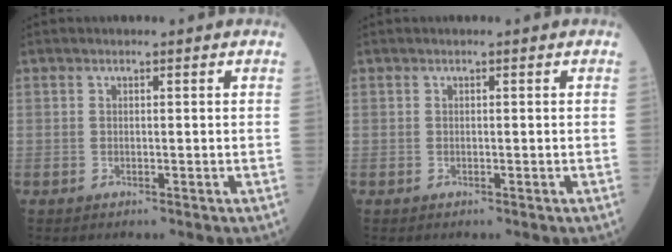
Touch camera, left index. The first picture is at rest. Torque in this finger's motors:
{"motor_torque": [-0.17, -0.07, 0.03, 0.02]}